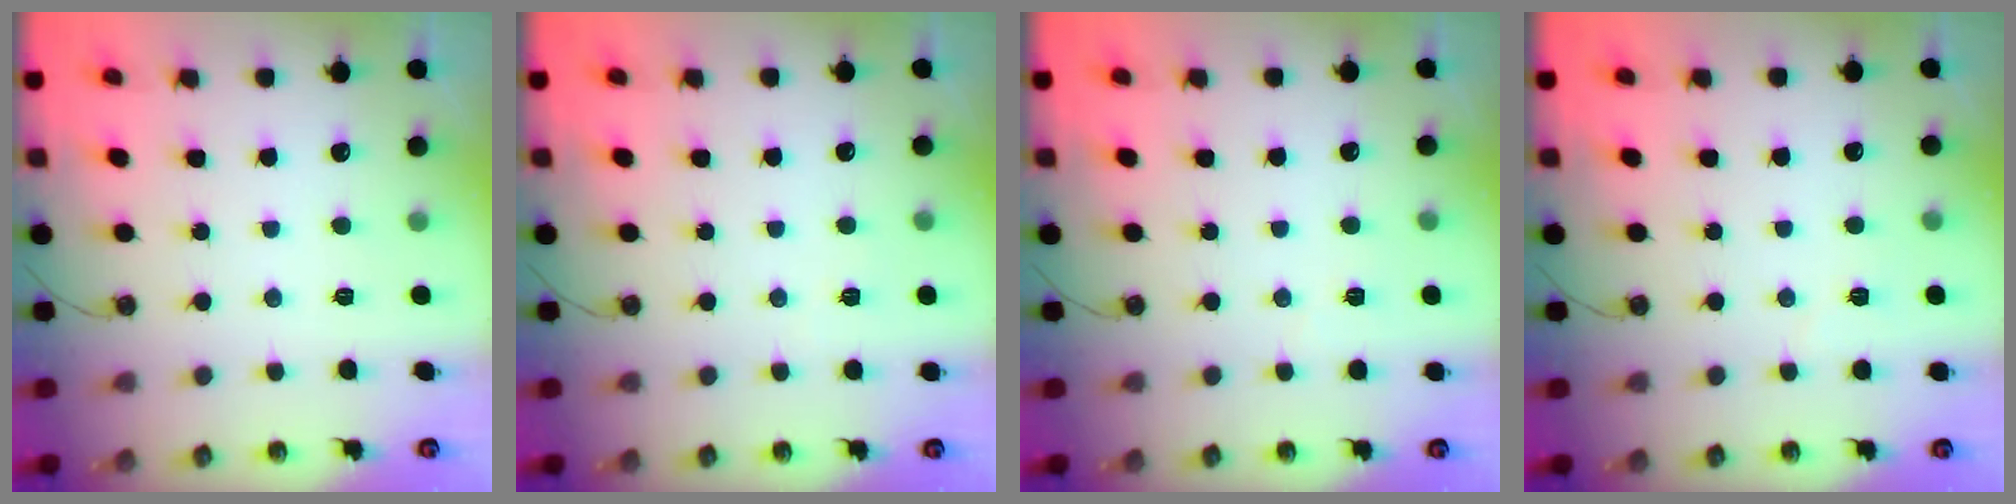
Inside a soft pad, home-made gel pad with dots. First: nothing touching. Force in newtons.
{"total": 2.9, "press": 1.6, "slide": 2.4}
{"total": 2.5, "press": 2.3, "slide": 0.9}
{"total": 3.8, "press": 2.9, "slide": 2.4}